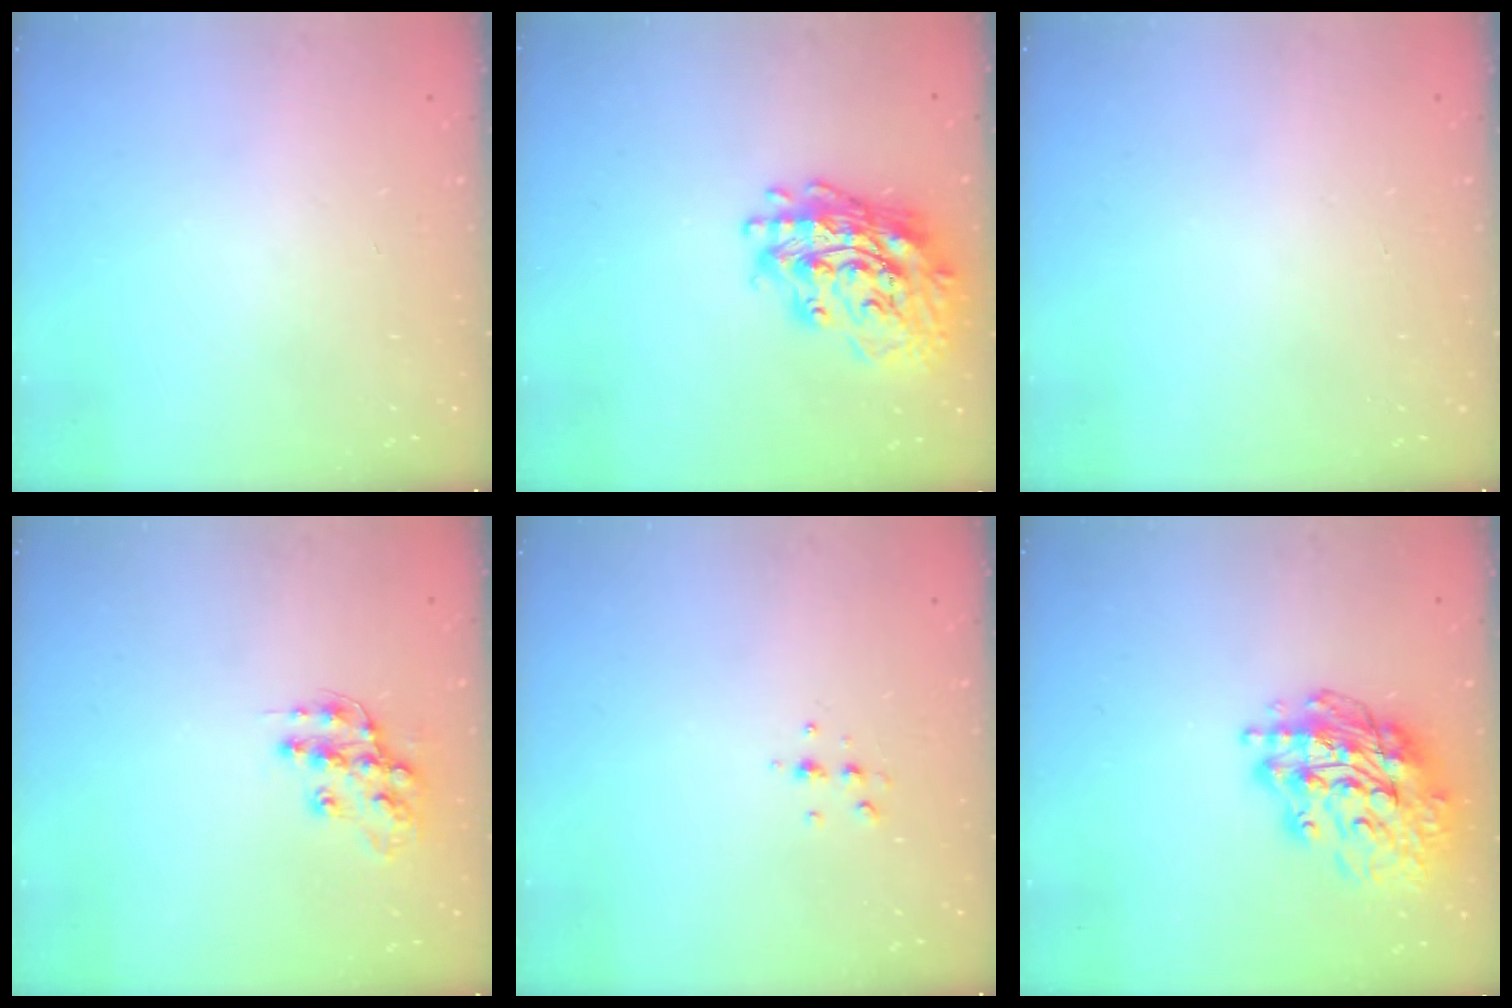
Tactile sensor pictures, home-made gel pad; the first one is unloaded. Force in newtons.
{"total": 19.4, "press": 19.2, "slide": 3.0}
{"total": 0.0}
{"total": 12.8, "press": 12.8, "slide": 0.9}
{"total": 4.7, "press": 4.6, "slide": 1.0}
{"total": 18.9, "press": 18.8, "slide": 2.2}